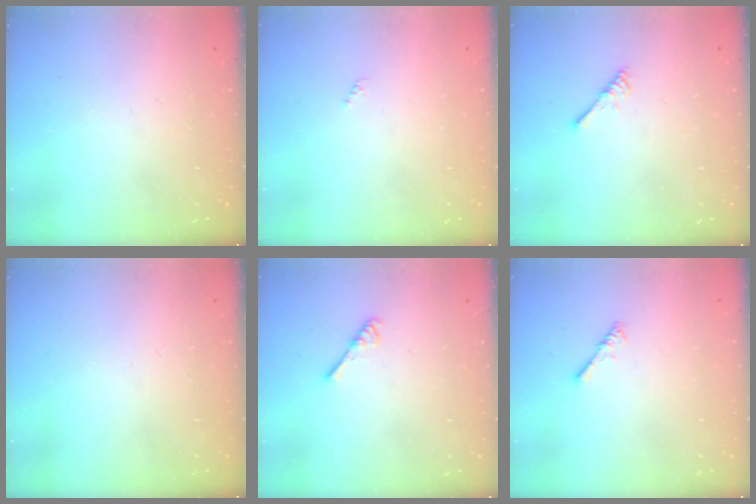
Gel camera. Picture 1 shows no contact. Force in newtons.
{"total": 0.0}
{"total": 2.9, "press": 2.9, "slide": 0.5}
{"total": 0.0}
{"total": 2.6, "press": 2.6, "slide": 0.5}
{"total": 0.9, "press": 0.9, "slide": 0.3}